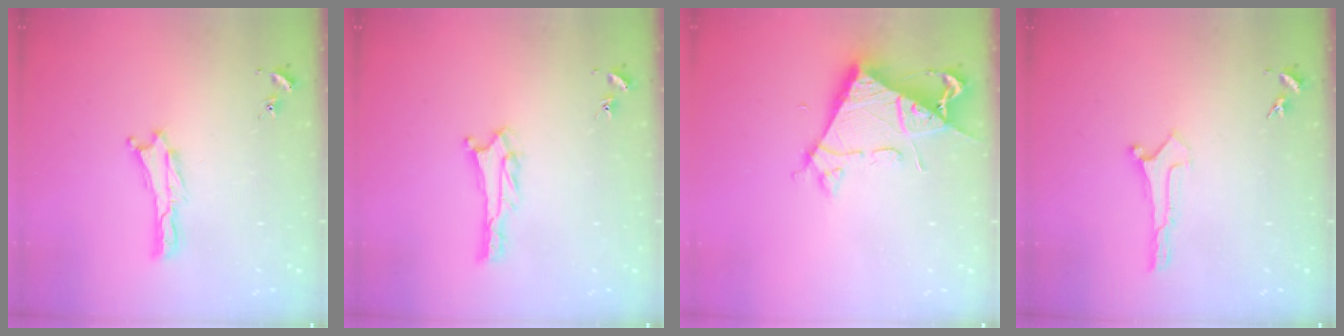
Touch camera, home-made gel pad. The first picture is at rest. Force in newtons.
{"total": 3.4, "press": 3.4, "slide": 0.2}
{"total": 7.2, "press": 7.2, "slide": 0.7}
{"total": 0.0}